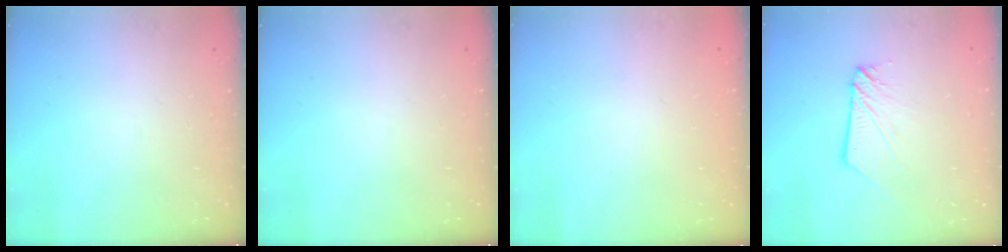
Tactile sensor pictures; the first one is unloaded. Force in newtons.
{"total": 0.0}
{"total": 0.7, "press": 0.3, "slide": 0.7}
{"total": 4.1, "press": 4.1, "slide": 0.4}